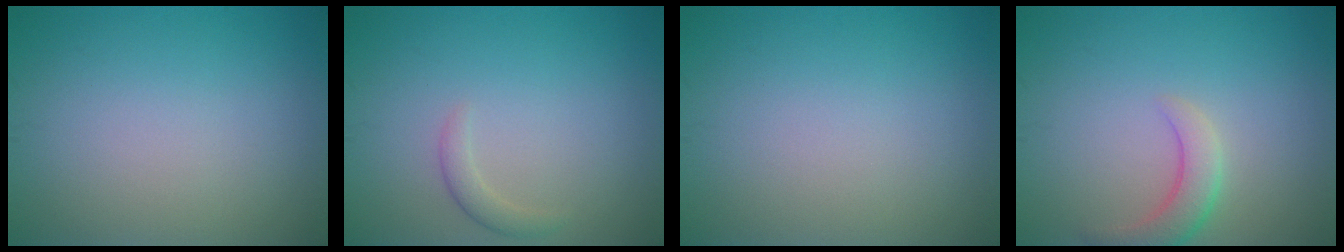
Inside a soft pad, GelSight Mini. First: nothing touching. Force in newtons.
{"total": 1.2, "press": 1.2, "slide": 0.1}
{"total": 0.0}
{"total": 2.9, "press": 2.8, "slide": 0.3}